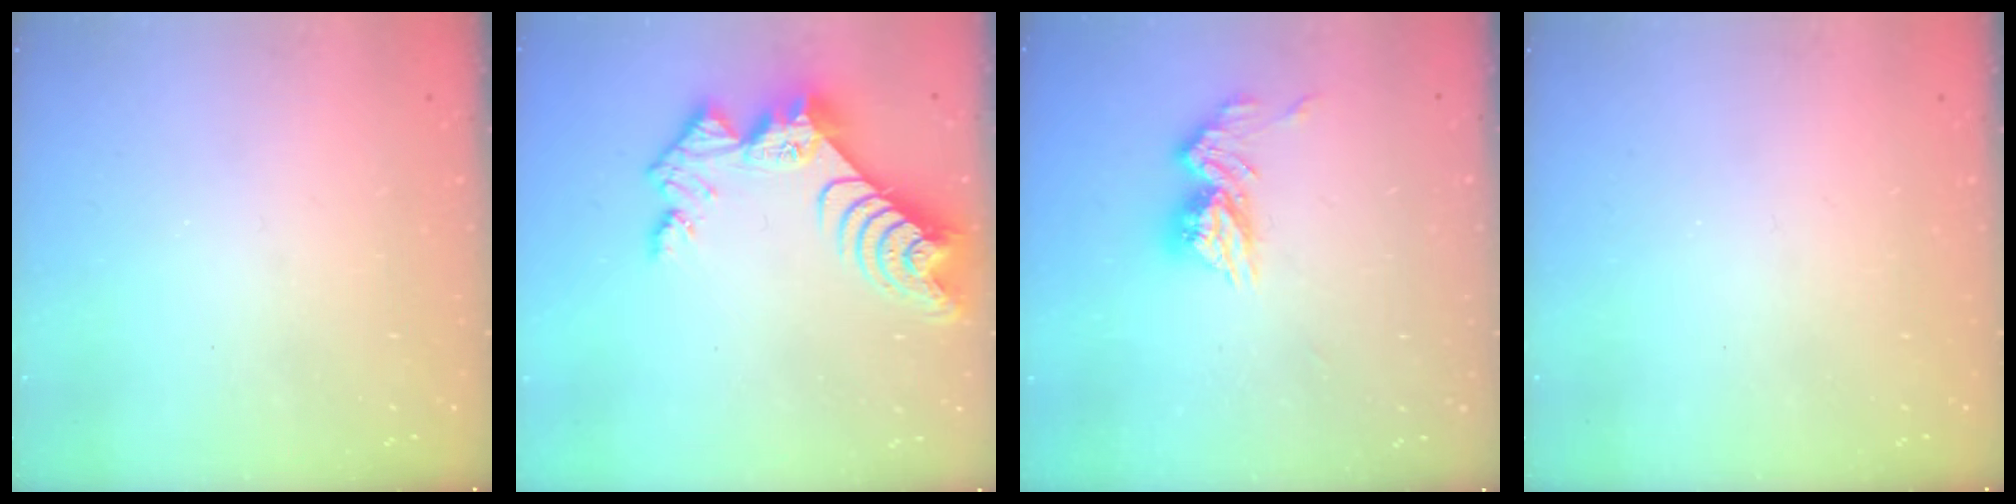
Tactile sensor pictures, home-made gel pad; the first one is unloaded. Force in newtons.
{"total": 12.5, "press": 12.5, "slide": 1.2}
{"total": 11.5, "press": 11.4, "slide": 1.1}
{"total": 0.0}